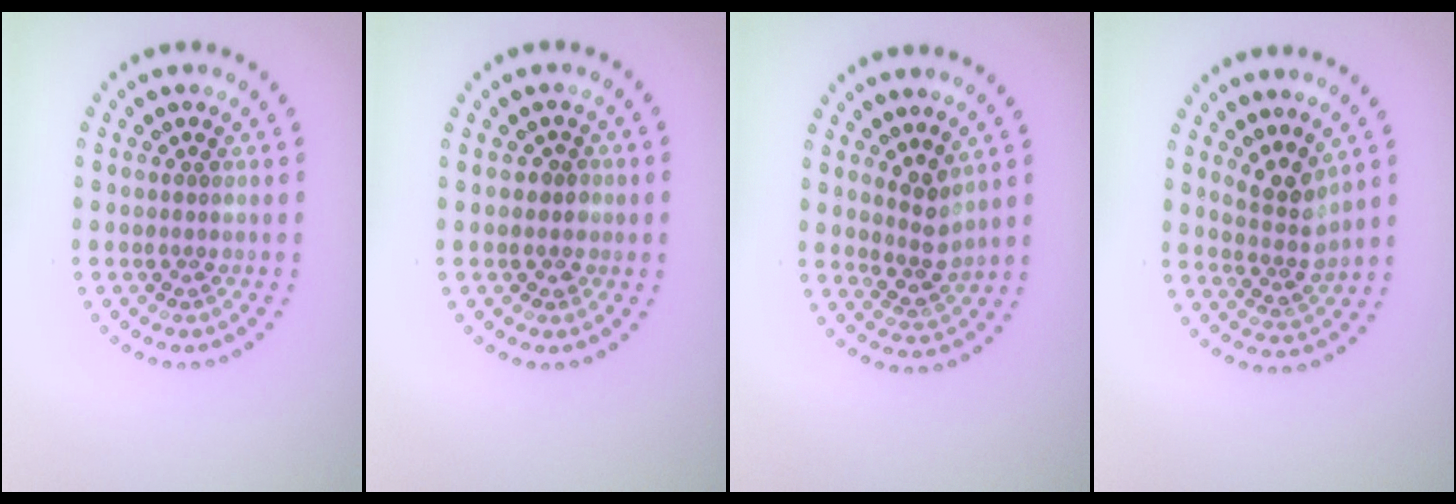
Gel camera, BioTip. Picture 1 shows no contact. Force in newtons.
{"total": 1.1, "press": 0.9, "slide": 0.5}
{"total": 2.6, "press": 2.0, "slide": 1.8}
{"total": 3.1, "press": 2.2, "slide": 2.1}